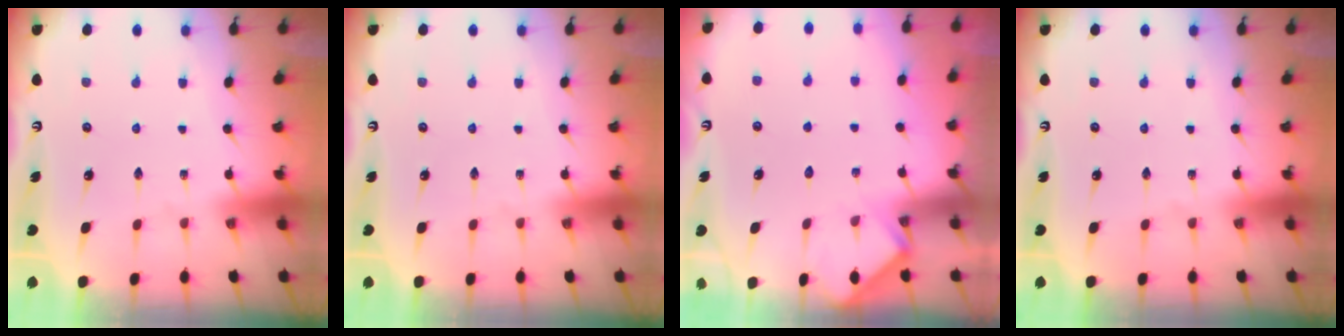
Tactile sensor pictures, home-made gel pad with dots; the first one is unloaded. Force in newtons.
{"total": 0.0}
{"total": 5.4, "press": 5.4, "slide": 0.3}
{"total": 0.0}